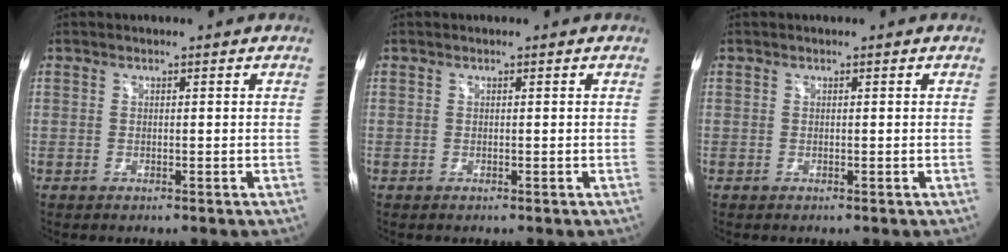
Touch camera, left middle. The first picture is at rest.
{"total": 0.0}
{"total": 0.0}